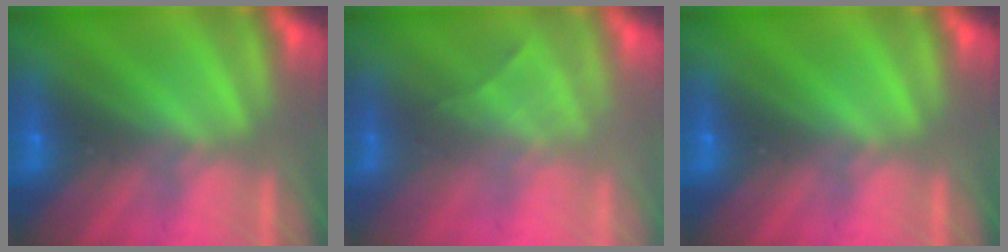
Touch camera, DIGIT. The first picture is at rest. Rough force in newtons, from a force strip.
{"total": 2.2}
{"total": 0.0}